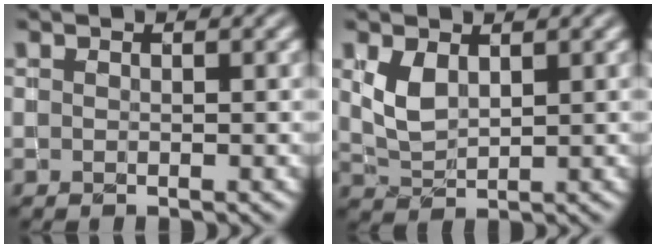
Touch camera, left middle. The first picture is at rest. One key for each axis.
{"total": 2.5, "fx": 0.9, "fy": 1.5, "fz": 1.8, "tx": -0.046, "ty": -0.002, "tz": 0.025}